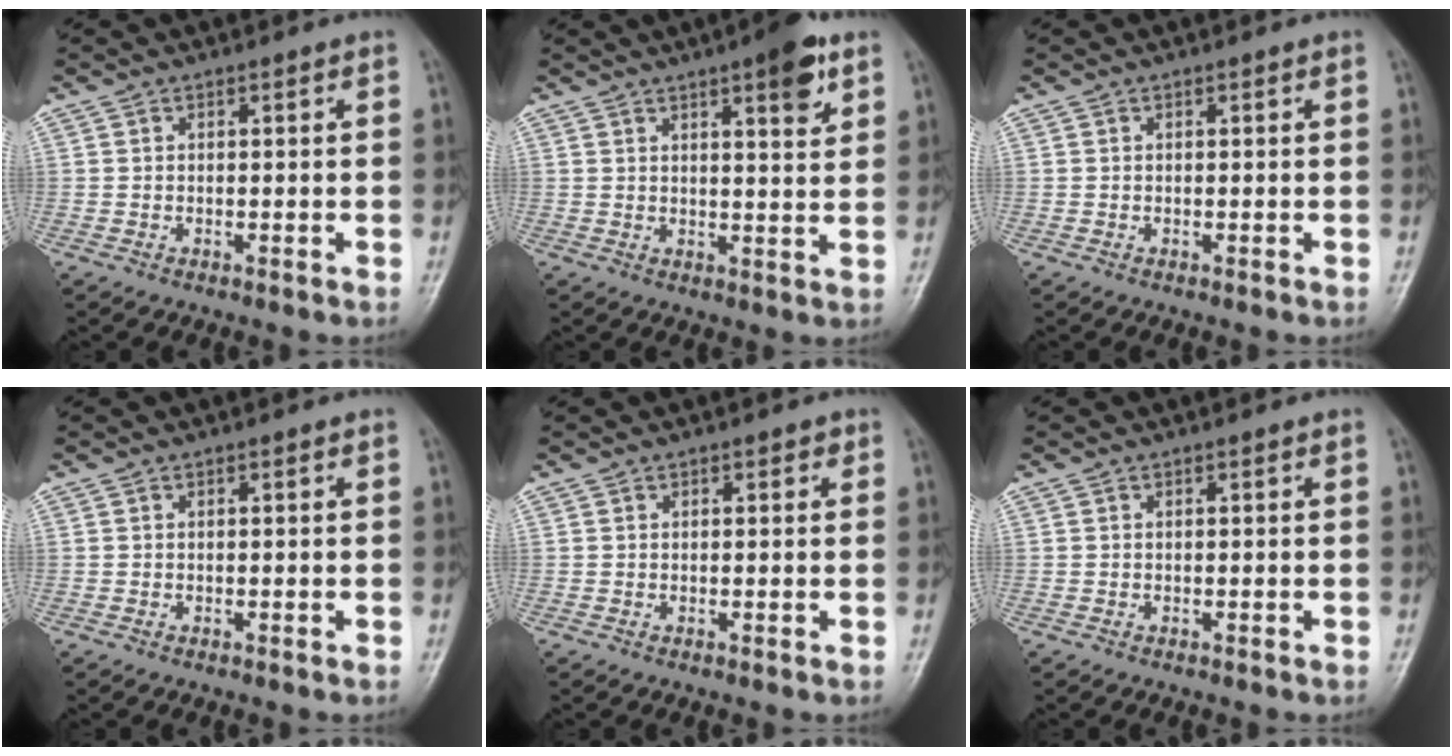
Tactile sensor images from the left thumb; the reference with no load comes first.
{"total": 7.5, "force": [4.2, 1.9, 6.0], "torque": [-0.072, -0.018, 0.053]}
{"total": 0.0}
{"total": 0.0}
{"total": 1.2, "force": [0.6, 0.7, 0.8], "torque": [-0.002, 0.001, 0.004]}
{"total": 0.0}